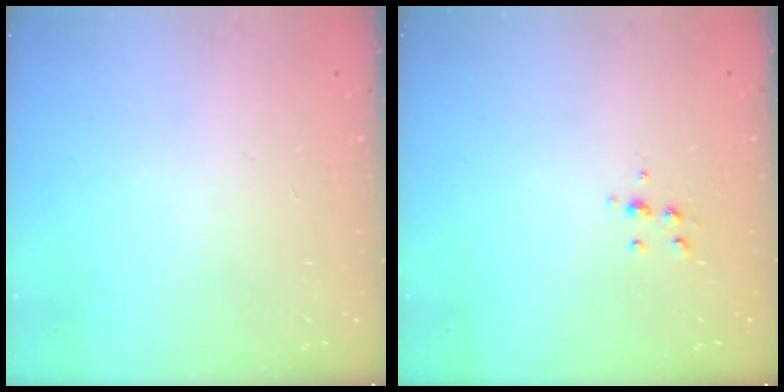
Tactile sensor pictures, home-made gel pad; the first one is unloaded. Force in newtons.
{"total": 5.4, "press": 5.4, "slide": 0.5}